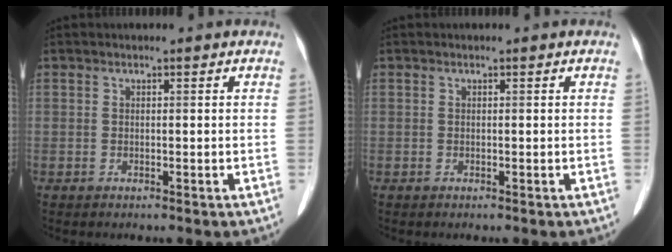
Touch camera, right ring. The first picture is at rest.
{"total": 0.0}